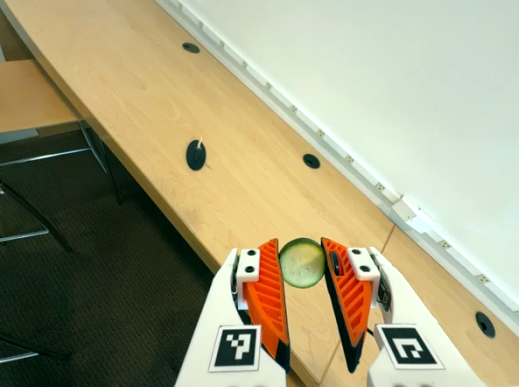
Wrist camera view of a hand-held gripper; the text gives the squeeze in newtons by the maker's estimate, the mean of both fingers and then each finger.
{"total": 9.7, "left": 9.6, "right": 9.8}